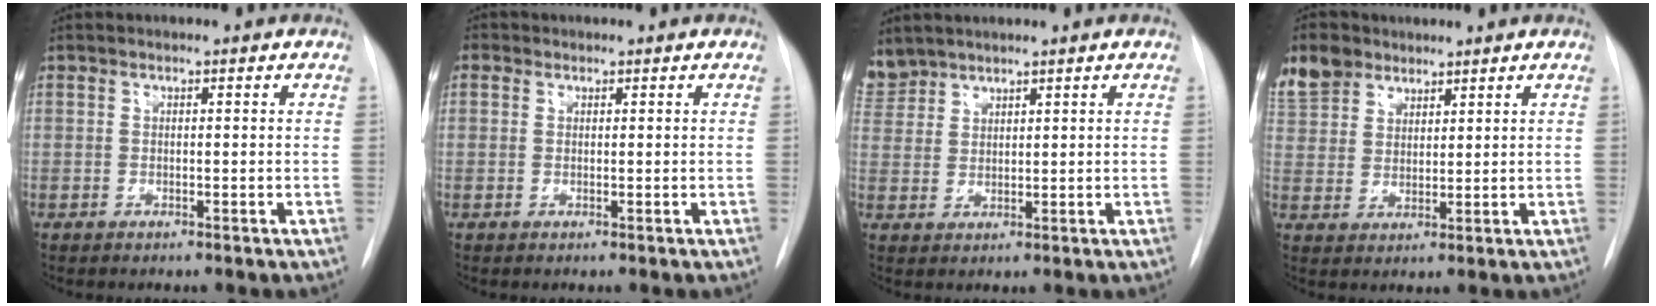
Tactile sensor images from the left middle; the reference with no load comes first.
{"total": 0.9, "force": [0.4, 0.8, -0.1], "torque": [0.014, 0.000, 0.000]}
{"total": 4.5, "force": [4.2, 1.6, 0.0], "torque": [-0.007, 0.012, 0.095]}
{"total": 9.6, "force": [7.0, 6.1, 2.5], "torque": [-0.067, 0.019, 0.142]}